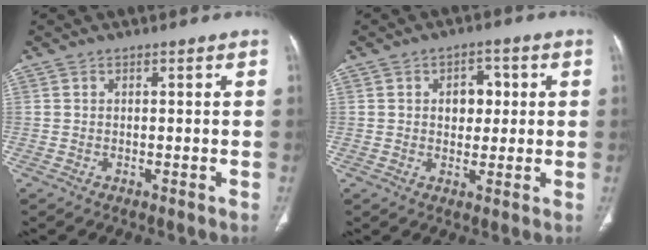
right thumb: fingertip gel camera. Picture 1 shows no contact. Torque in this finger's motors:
{"motor_torque": [-0.40, 0.56, 0.42, 0.23, -0.01]}